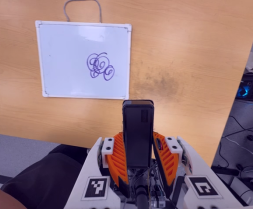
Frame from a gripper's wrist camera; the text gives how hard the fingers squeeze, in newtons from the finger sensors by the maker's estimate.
{"total": 5.1, "left": 3.5, "right": 6.6}